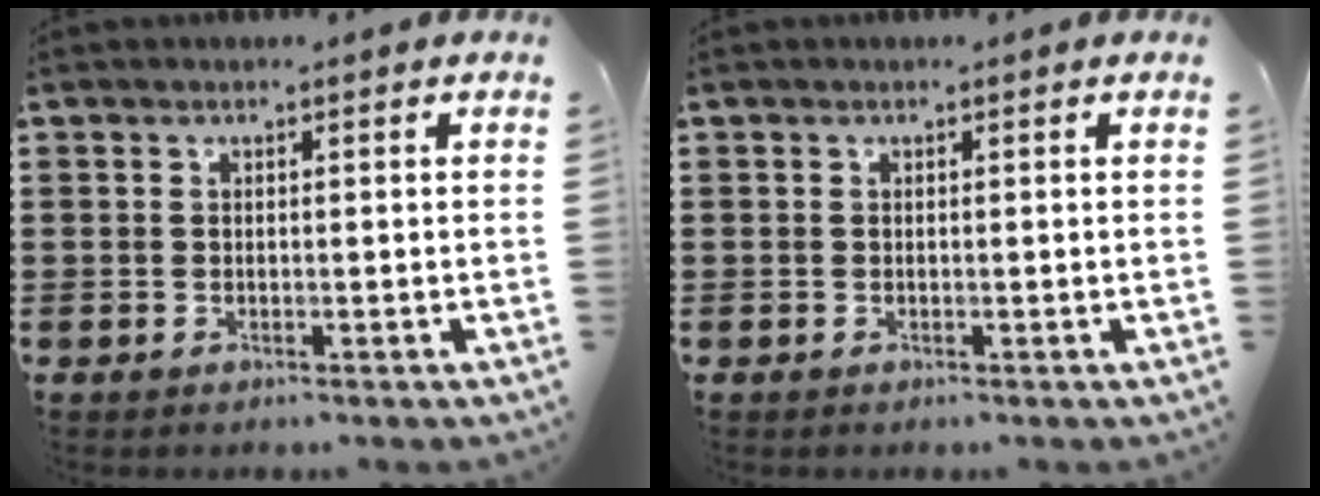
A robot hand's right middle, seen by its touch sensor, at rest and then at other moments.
{"total": 0.0}